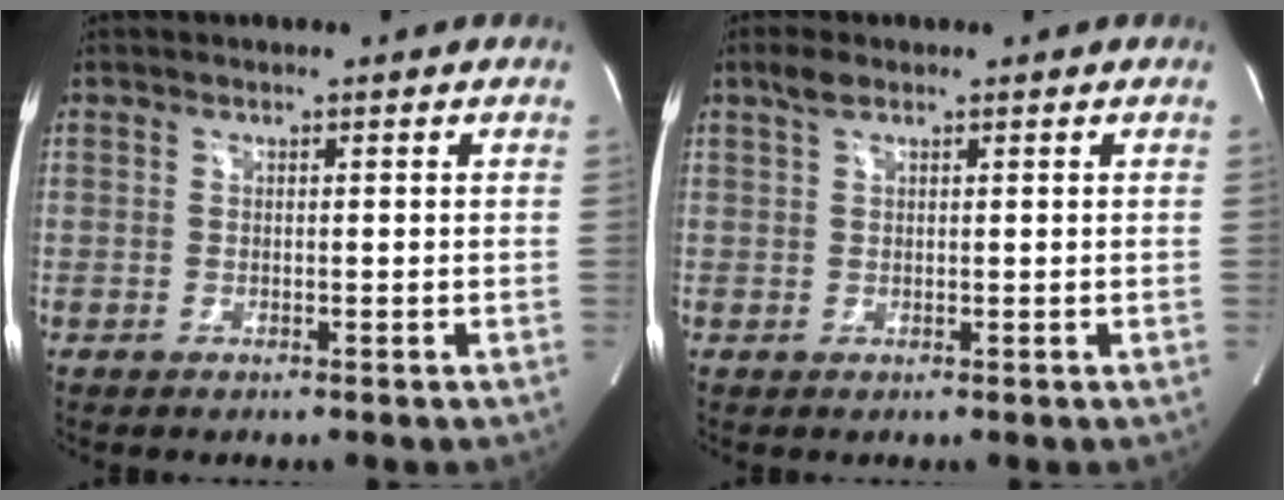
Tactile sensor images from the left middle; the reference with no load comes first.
{"total": 2.0, "force": [1.4, 0.7, 1.2], "torque": [-0.032, 0.011, 0.030]}